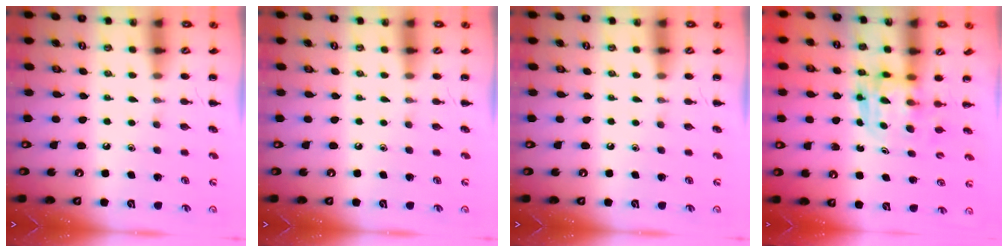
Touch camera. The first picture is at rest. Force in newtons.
{"total": 0.0}
{"total": 0.0}
{"total": 3.6, "press": 3.6, "slide": 0.3}